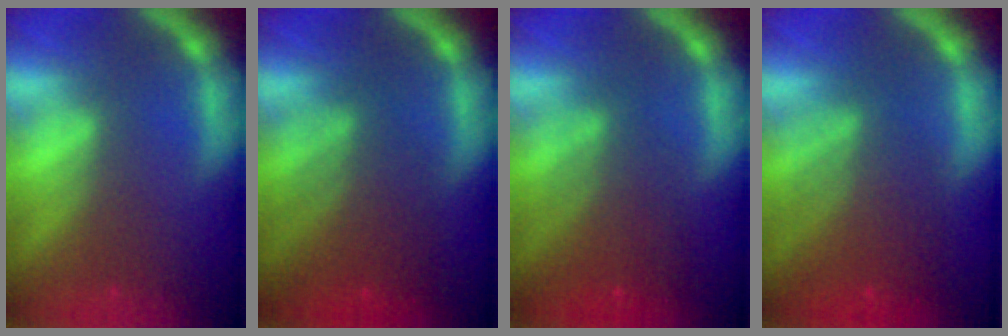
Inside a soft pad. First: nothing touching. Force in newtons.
{"total": 5.5}
{"total": 5.0}
{"total": 6.6}